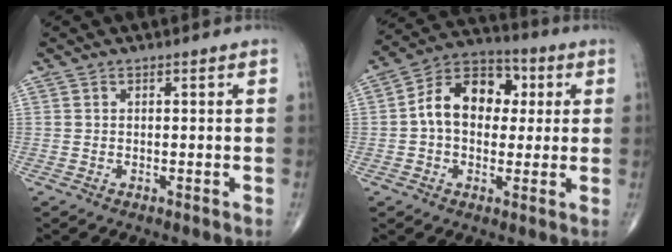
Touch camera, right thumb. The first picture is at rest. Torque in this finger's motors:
{"motor_torque": [1.38, 1.65, 1.10, -0.07, 0.10]}